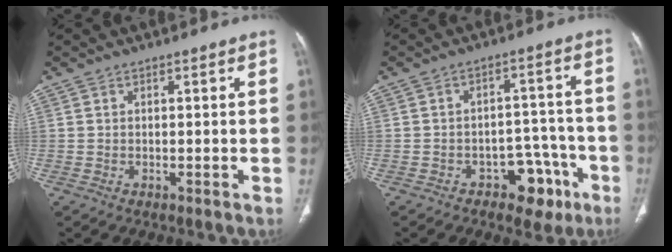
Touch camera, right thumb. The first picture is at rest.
{"total": 8.6, "force": [-4.7, 5.4, 4.7], "torque": [-0.021, 0.047, -0.059]}